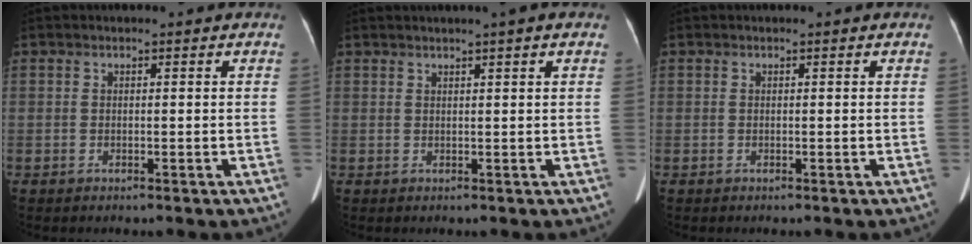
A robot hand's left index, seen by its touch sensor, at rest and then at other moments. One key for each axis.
{"total": 2.3, "fx": 1.5, "fy": -0.2, "fz": 1.7, "tx": -0.029, "ty": 0.014, "tz": 0.025}
{"total": 0.0}